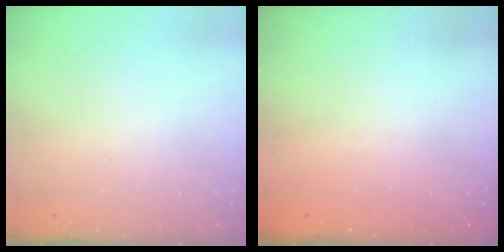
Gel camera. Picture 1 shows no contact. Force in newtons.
{"total": 2.5, "press": 2.4, "slide": 0.7}